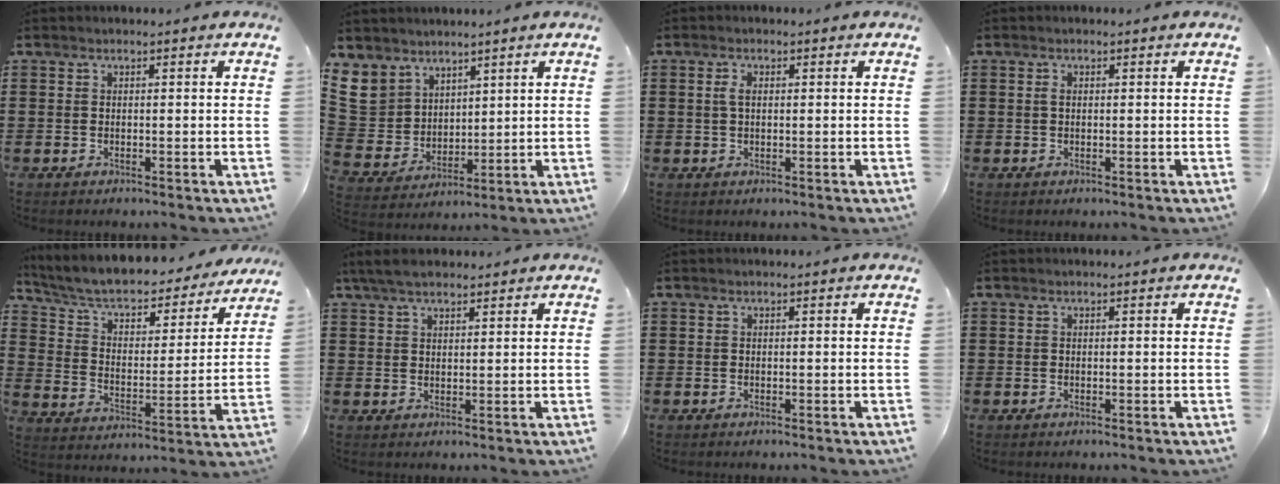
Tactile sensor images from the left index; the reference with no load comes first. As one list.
[{"total": 7.3, "force": [4.9, 5.4, 0.4], "torque": [-0.050, -0.018, 0.099]}, {"total": 2.0, "force": [0.3, 0.9, 1.7], "torque": [-0.037, 0.006, 0.004]}, {"total": 0.9, "force": [0.1, 0.4, 0.8], "torque": [-0.017, 0.003, 0.002]}, {"total": 5.8, "force": [4.8, 2.2, 2.5], "torque": [-0.073, -0.036, 0.078]}, {"total": 4.1, "force": [3.2, 1.3, 2.2], "torque": [-0.051, 0.003, 0.061]}, {"total": 0.0}, {"total": 0.0}]